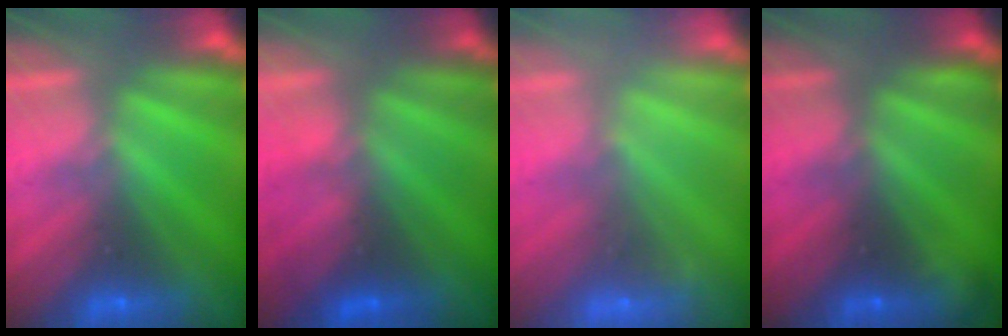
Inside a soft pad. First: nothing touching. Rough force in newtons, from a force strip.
{"total": 2.9}
{"total": 2.4}
{"total": 1.1}